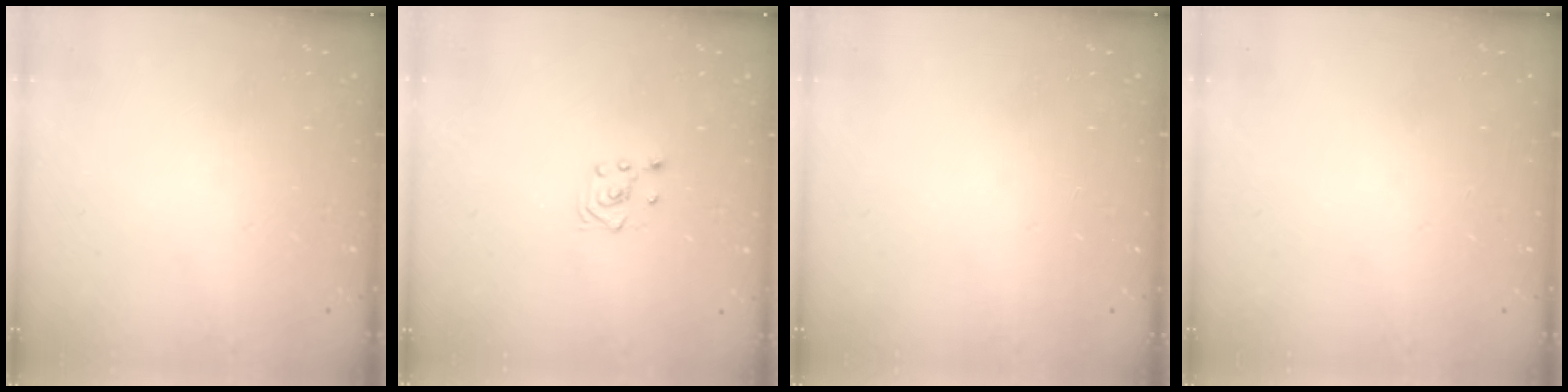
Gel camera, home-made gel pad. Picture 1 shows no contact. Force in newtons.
{"total": 3.0, "press": 2.9, "slide": 0.9}
{"total": 0.0}
{"total": 0.0}